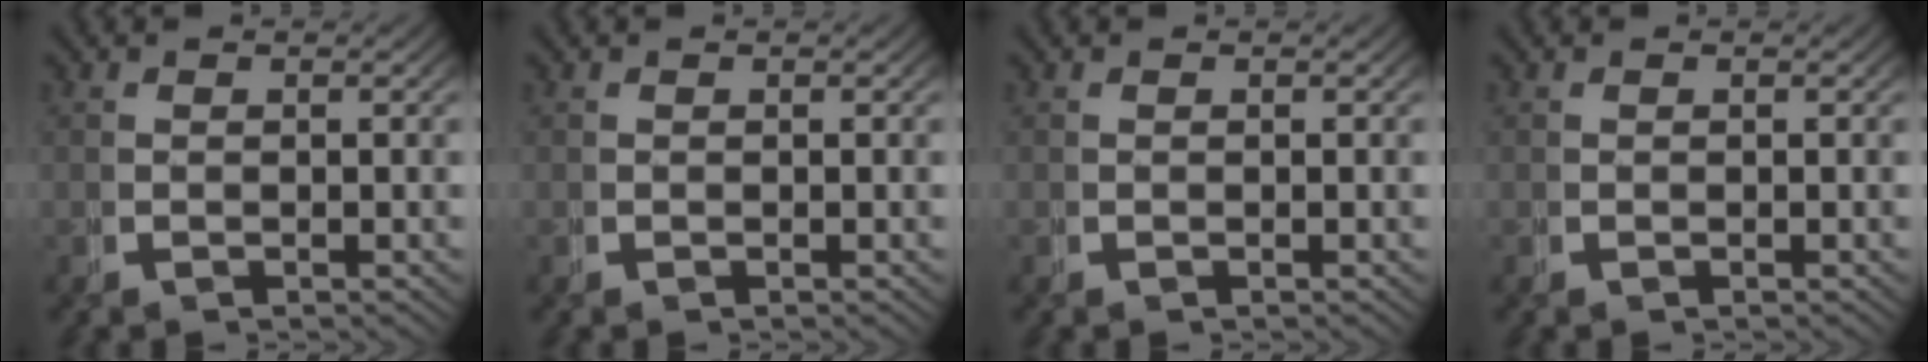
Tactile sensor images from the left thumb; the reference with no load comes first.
{"total": 0.0}
{"total": 0.0}
{"total": 0.0}